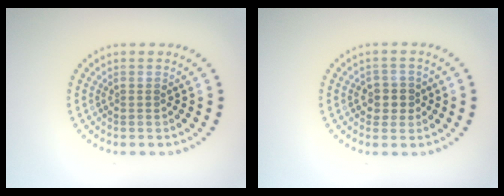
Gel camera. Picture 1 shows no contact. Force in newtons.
{"total": 2.2, "press": 2.1, "slide": 0.8}